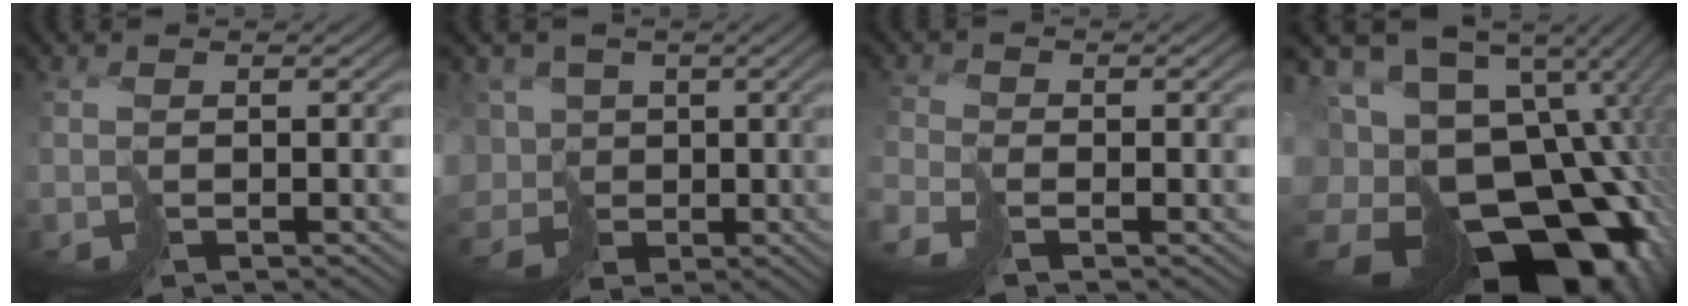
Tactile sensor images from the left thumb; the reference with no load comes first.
{"total": 10.3, "force": [-4.1, 8.3, 4.5], "torque": [-0.104, -0.032, -0.068]}
{"total": 2.2, "force": [-2.2, 0.0, 0.0], "torque": [0.012, -0.001, -0.053]}
{"total": 20.1, "force": [-5.7, 14.3, 13.0], "torque": [-0.241, -0.027, -0.056]}